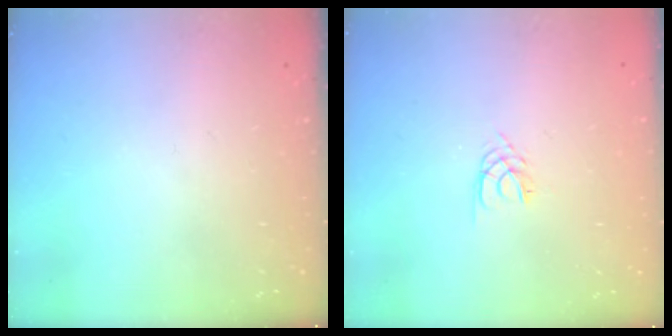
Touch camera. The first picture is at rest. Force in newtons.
{"total": 2.4, "press": 2.4, "slide": 0.3}